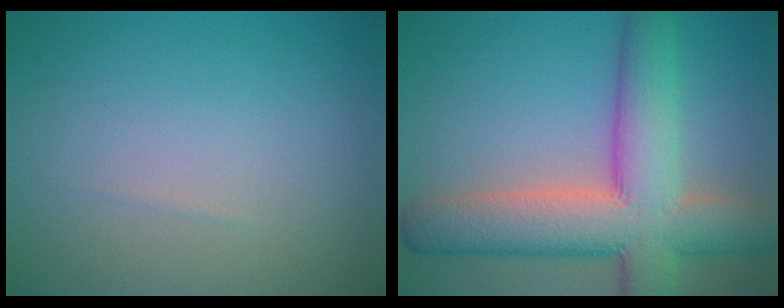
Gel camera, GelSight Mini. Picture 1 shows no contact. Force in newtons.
{"total": 10.6, "press": 10.6, "slide": 0.6}